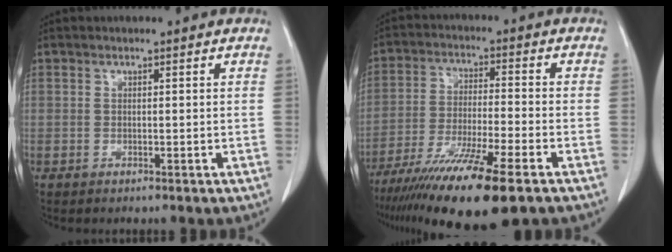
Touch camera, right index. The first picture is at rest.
{"total": 15.3, "force": [-10.3, 0.6, 11.3], "torque": [-0.205, -0.044, -0.178]}